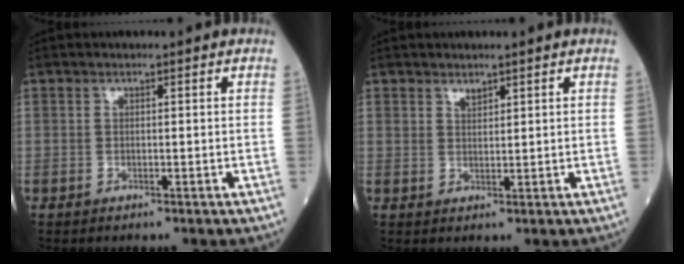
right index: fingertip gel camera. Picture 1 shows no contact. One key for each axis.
{"total": 1.4, "fx": 1.2, "fy": 0.5, "fz": 0.5, "tx": -0.010, "ty": -0.002, "tz": 0.025}